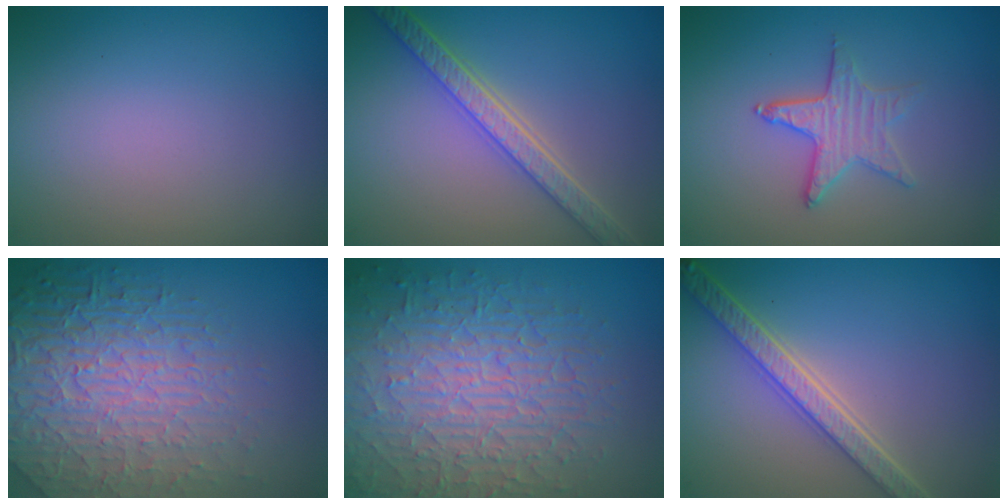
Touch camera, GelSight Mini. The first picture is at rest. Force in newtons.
{"total": 4.5, "press": 4.0, "slide": 2.1}
{"total": 2.8, "press": 2.5, "slide": 1.3}
{"total": 8.8, "press": 6.0, "slide": 6.5}
{"total": 10.0, "press": 6.7, "slide": 7.4}
{"total": 4.9, "press": 3.8, "slide": 3.1}